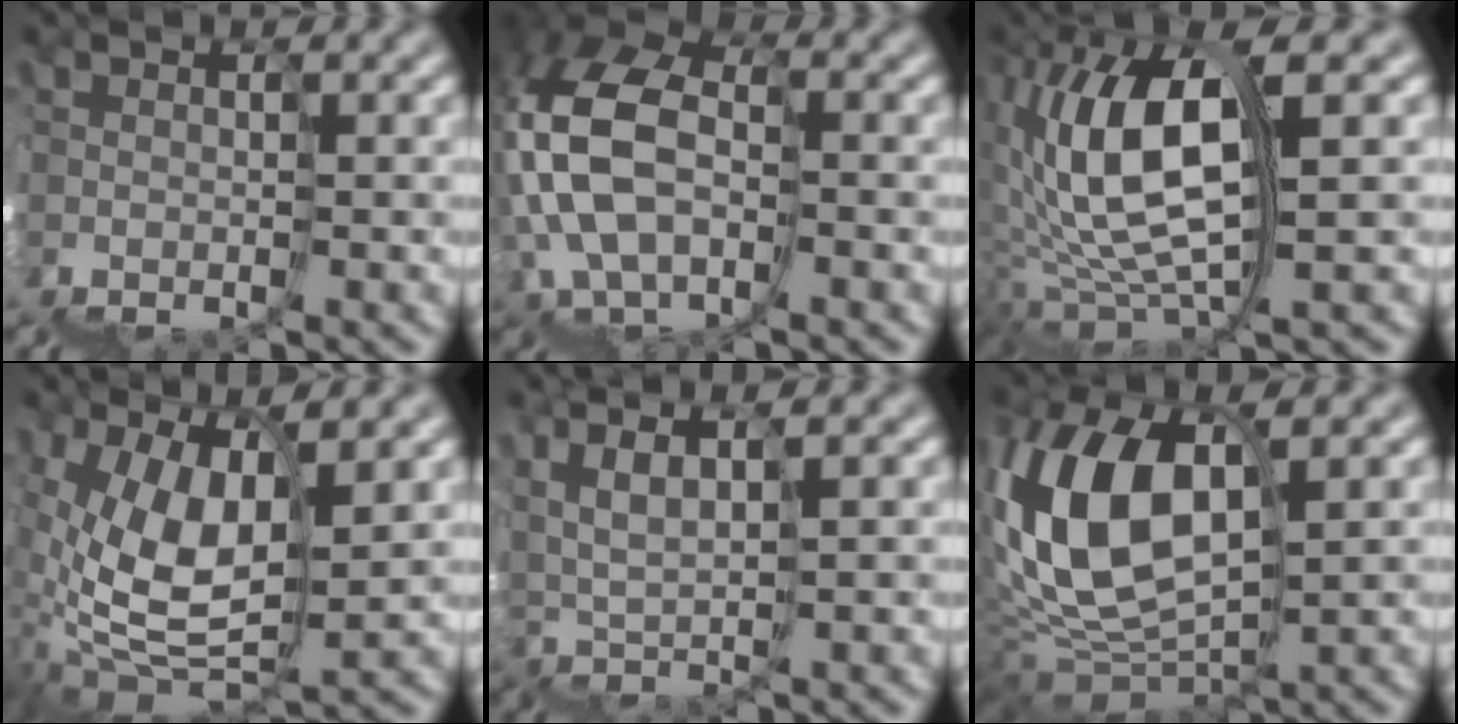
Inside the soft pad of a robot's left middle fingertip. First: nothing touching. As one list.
[{"total": 7.5, "force": [0.9, 5.2, 5.4], "torque": [-0.148, 0.044, -0.001]}, {"total": 7.6, "force": [2.7, 2.4, 6.7], "torque": [-0.146, 0.031, 0.039]}, {"total": 6.8, "force": [2.7, 3.0, 5.5], "torque": [-0.134, 0.022, 0.048]}, {"total": 5.1, "force": [4.8, 0.3, 1.8], "torque": [-0.047, 0.040, 0.091]}, {"total": 8.9, "force": [4.1, 4.6, 6.4], "torque": [-0.138, 0.042, 0.063]}]